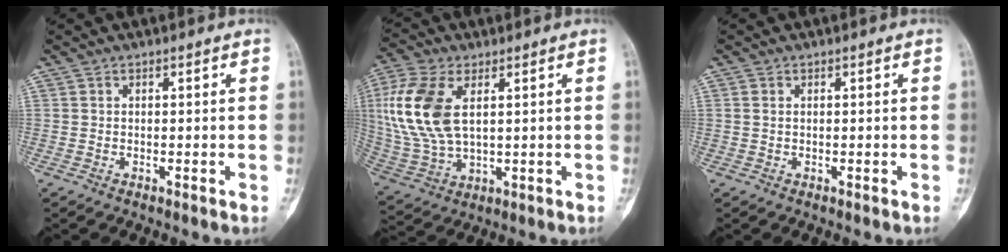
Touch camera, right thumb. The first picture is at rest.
{"total": 15.2, "force": [3.8, 8.3, 12.2], "torque": [-0.277, -0.003, 0.082]}
{"total": 0.8, "force": [0.2, 0.5, 0.6], "torque": [-0.016, 0.003, 0.007]}